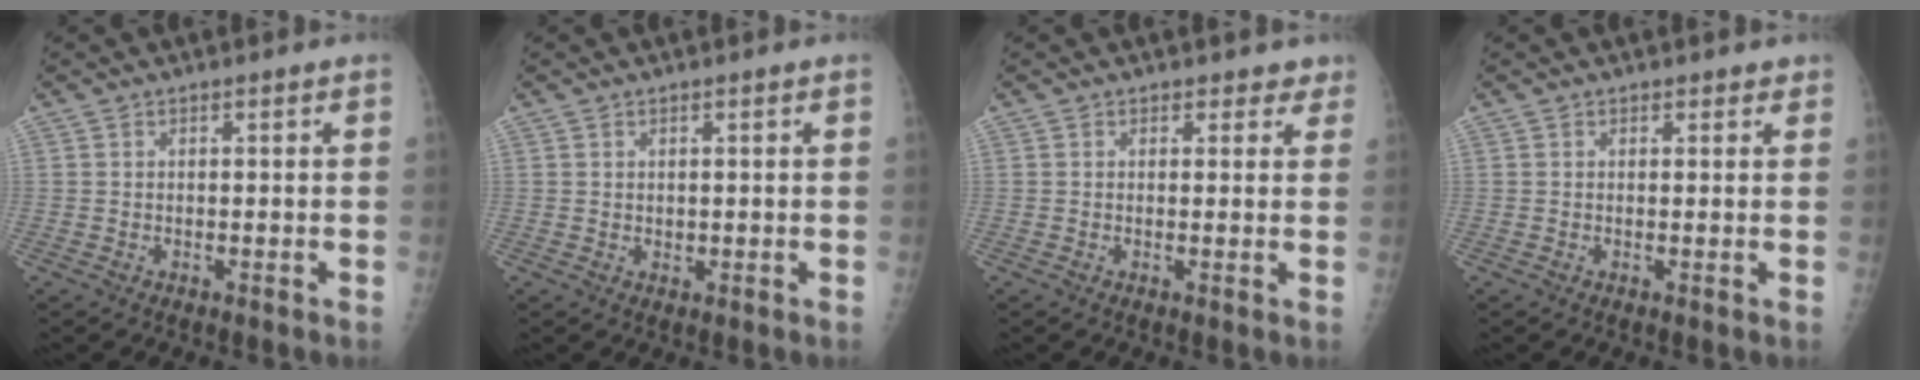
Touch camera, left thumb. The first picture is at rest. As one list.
[{"total": 1.1, "force": [0.5, 0.9, 0.3], "torque": [0.002, -0.003, 0.007]}, {"total": 2.4, "force": [1.8, 1.6, 0.0], "torque": [0.026, -0.008, 0.009]}, {"total": 1.2, "force": [0.8, 0.8, 0.0], "torque": [0.016, -0.004, 0.005]}]